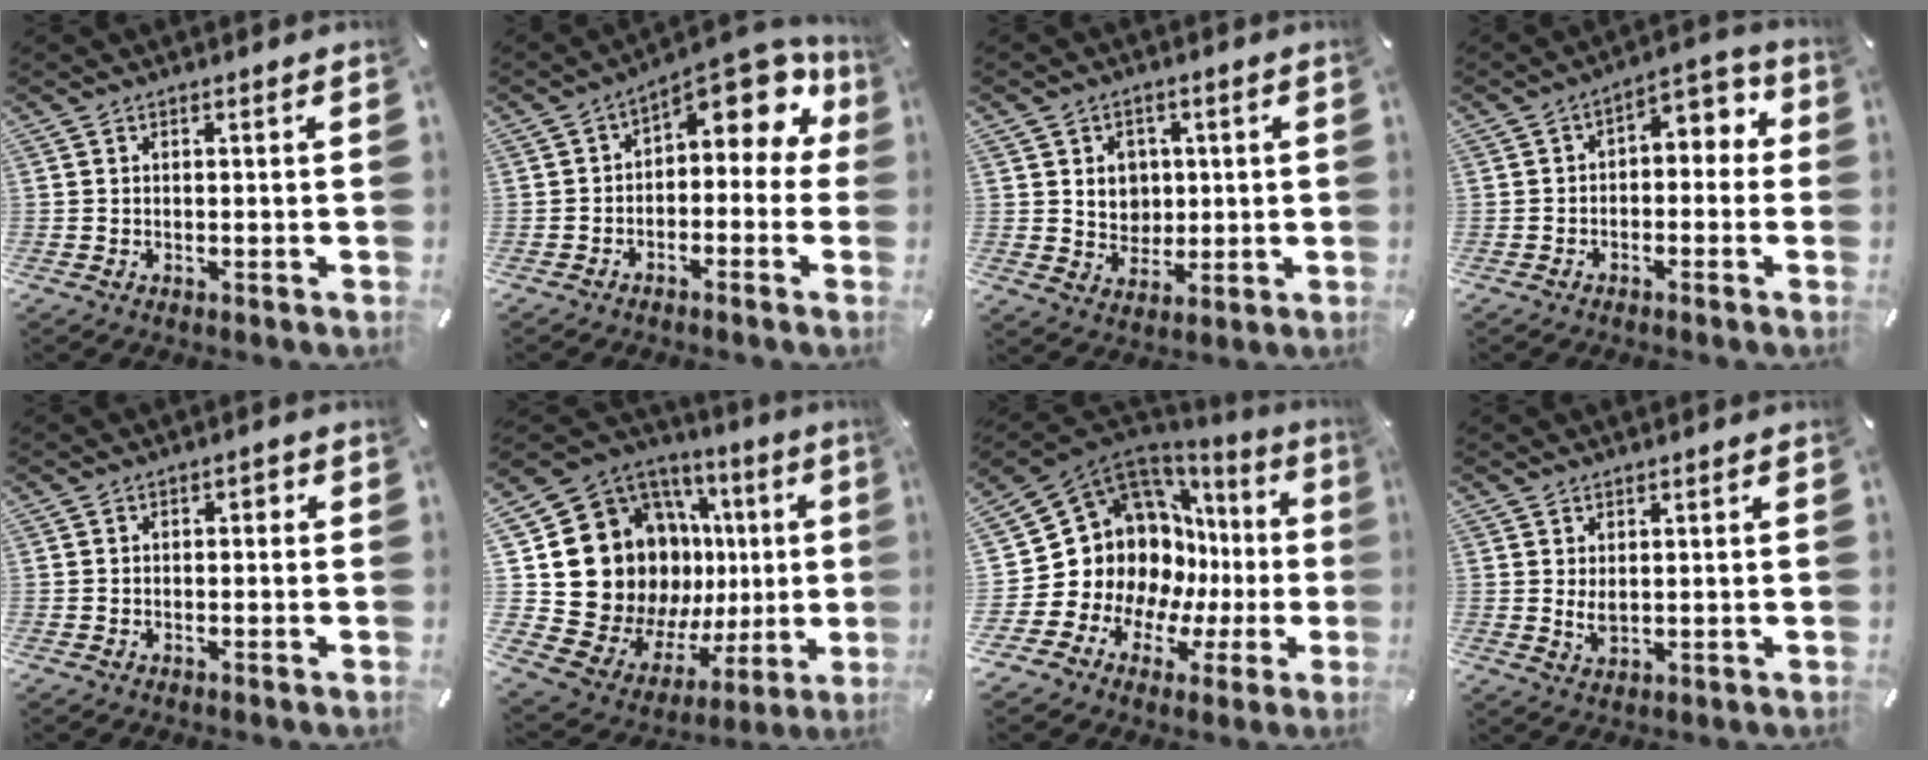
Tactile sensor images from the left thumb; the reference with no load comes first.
{"total": 10.6, "force": [4.9, 5.5, 7.7], "torque": [-0.098, -0.044, 0.082]}
{"total": 6.4, "force": [1.2, 6.1, 1.5], "torque": [-0.019, -0.002, 0.021]}
{"total": 4.9, "force": [-0.5, 3.6, 3.3], "torque": [-0.041, 0.001, -0.019]}
{"total": 1.4, "force": [-0.7, 0.9, 0.7], "torque": [-0.015, 0.007, -0.017]}
{"total": 24.5, "force": [4.1, 18.3, 15.9], "torque": [-0.247, -0.065, 0.127]}
{"total": 17.1, "force": [3.6, 14.6, 8.1], "torque": [-0.141, -0.075, 0.103]}
{"total": 2.8, "force": [0.8, 1.6, 2.2], "torque": [-0.059, -0.004, 0.010]}